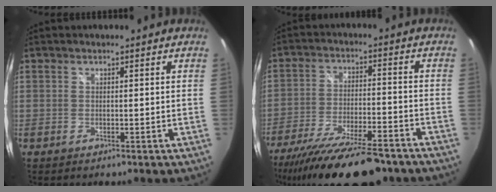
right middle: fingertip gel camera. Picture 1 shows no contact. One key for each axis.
{"total": 21.4, "fx": -17.2, "fy": 5.1, "fz": 11.6, "tx": -0.223, "ty": -0.048, "tz": -0.265}